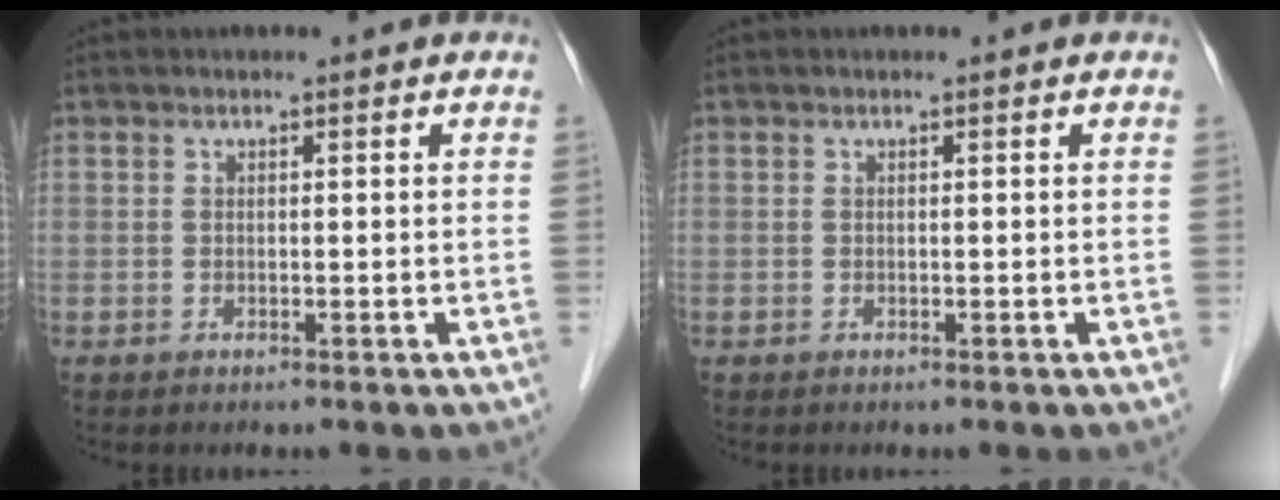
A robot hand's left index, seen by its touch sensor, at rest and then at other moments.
{"total": 0.0}